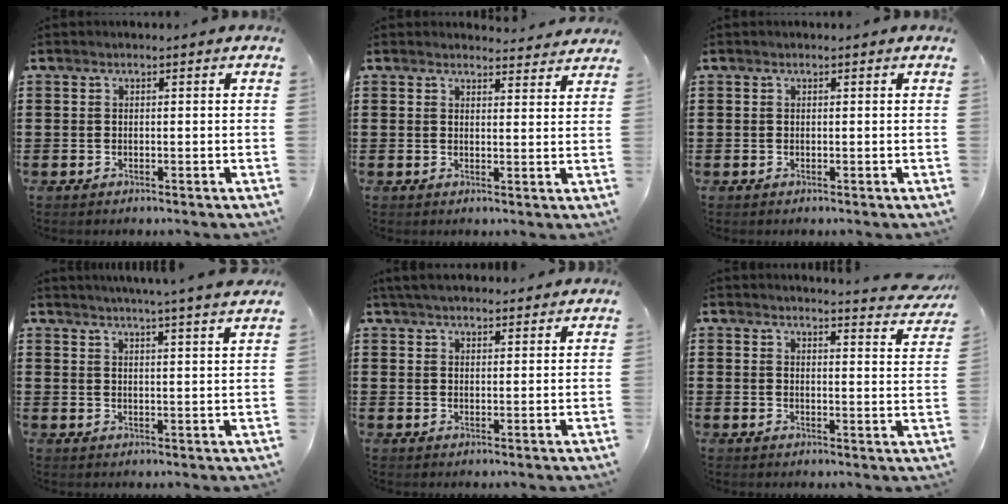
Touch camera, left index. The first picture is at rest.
{"total": 2.7, "force": [2.7, 0.4, 0.2], "torque": [-0.005, -0.013, 0.048]}
{"total": 0.0}
{"total": 3.9, "force": [3.6, -1.1, 1.1], "torque": [-0.033, -0.018, 0.061]}
{"total": 3.8, "force": [3.7, 0.6, 1.1], "torque": [-0.030, -0.002, 0.070]}
{"total": 3.7, "force": [3.6, -0.3, 0.9], "torque": [-0.017, -0.025, 0.061]}